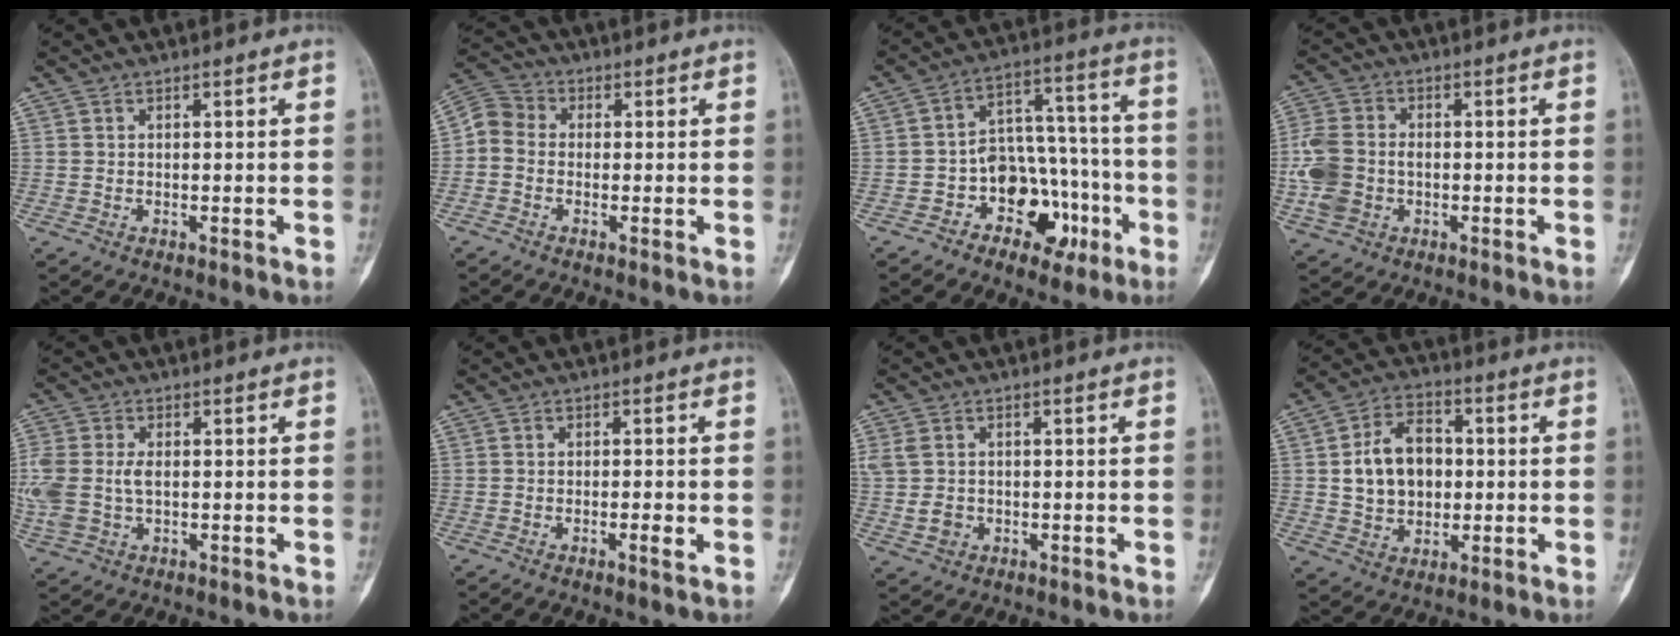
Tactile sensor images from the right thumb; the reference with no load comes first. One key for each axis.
{"total": 5.4, "fx": -0.6, "fy": 4.5, "fz": 2.9, "tx": -0.045, "ty": 0.016, "tz": -0.030}
{"total": 13.8, "fx": -5.7, "fy": 9.6, "fz": 8.1, "tx": -0.069, "ty": 0.064, "tz": -0.086}
{"total": 9.0, "fx": -1.4, "fy": 6.8, "fz": 5.6, "tx": -0.127, "ty": 0.007, "tz": -0.033}
{"total": 10.9, "fx": -0.2, "fy": 7.2, "fz": 8.1, "tx": -0.228, "ty": 0.004, "tz": 0.003}
{"total": 2.2, "fx": -0.7, "fy": 0.4, "fz": 2.0, "tx": -0.036, "ty": -0.001, "tz": -0.012}
{"total": 4.9, "fx": 0.0, "fy": 4.0, "fz": 2.8, "tx": -0.052, "ty": 0.003, "tz": 0.008}
{"total": 12.2, "fx": 0.8, "fy": 9.0, "fz": 8.1, "tx": -0.107, "ty": 0.012, "tz": 0.014}